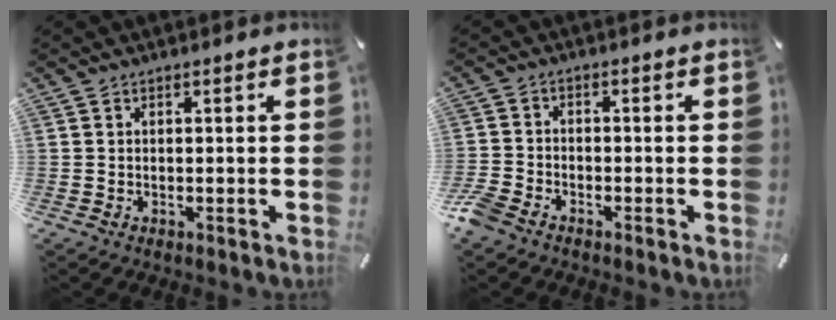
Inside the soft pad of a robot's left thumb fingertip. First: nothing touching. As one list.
[{"total": 3.9, "force": [-3.0, 2.0, 1.4], "torque": [-0.046, 0.009, -0.064]}]